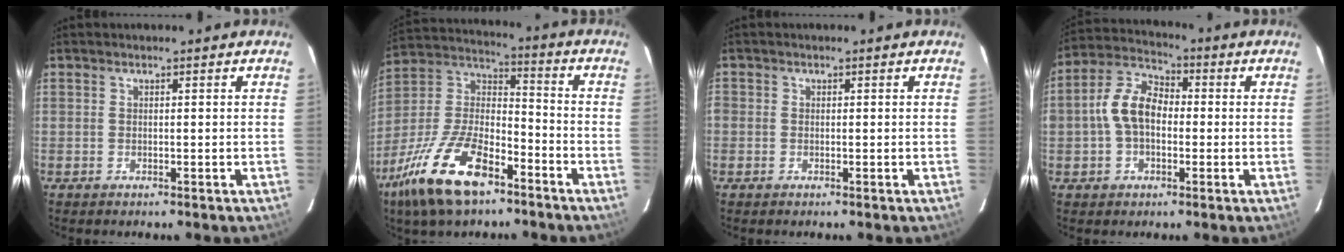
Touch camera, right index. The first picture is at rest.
{"total": 19.5, "force": [-11.8, 8.1, 13.3], "torque": [-0.287, -0.012, -0.218]}
{"total": 0.8, "force": [-0.3, 0.7, 0.1], "torque": [-0.002, -0.001, -0.008]}
{"total": 9.3, "force": [-0.6, 6.3, 6.9], "torque": [-0.144, 0.025, -0.013]}